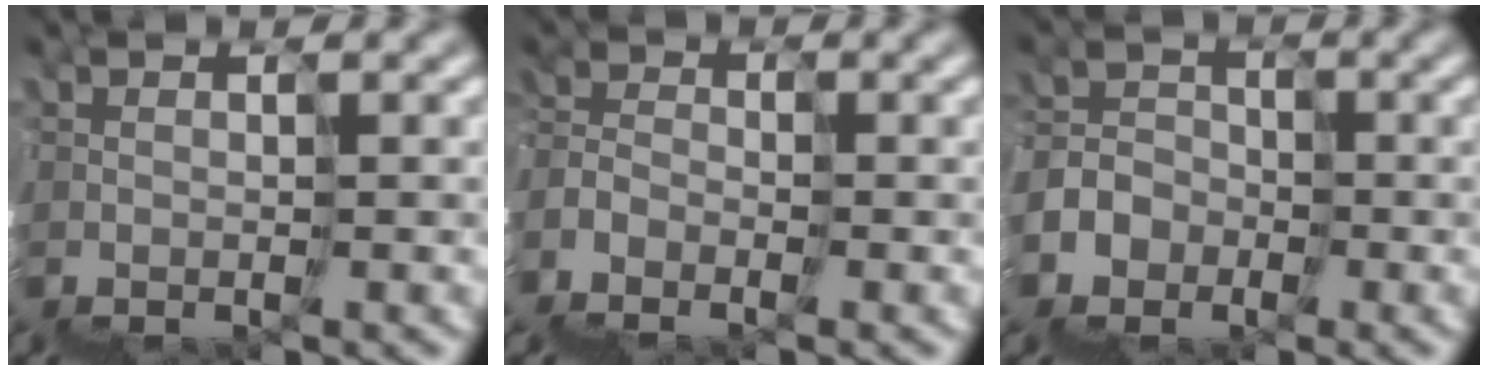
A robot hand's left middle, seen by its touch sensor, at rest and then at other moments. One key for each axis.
{"total": 4.6, "fx": -4.1, "fy": 0.6, "fz": -2.0, "tx": 0.042, "ty": -0.001, "tz": -0.074}
{"total": 6.1, "fx": -4.6, "fy": 3.3, "fz": -2.2, "tx": 0.053, "ty": -0.002, "tz": -0.088}